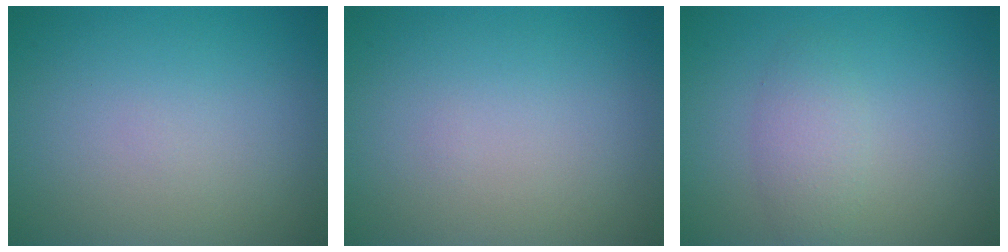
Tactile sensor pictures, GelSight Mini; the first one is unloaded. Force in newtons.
{"total": 0.0}
{"total": 2.1, "press": 2.1, "slide": 0.1}